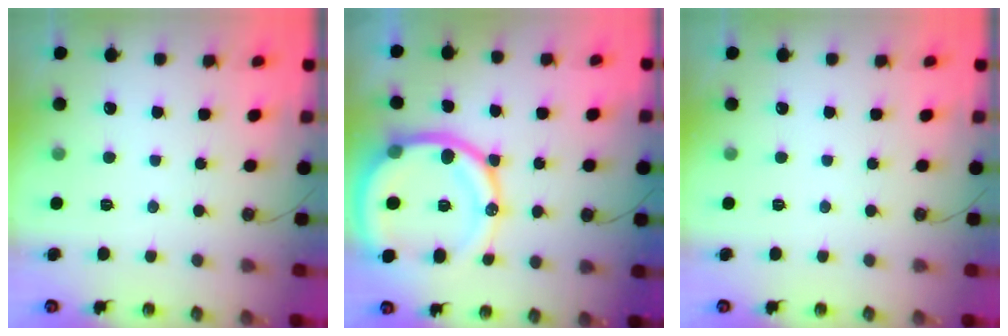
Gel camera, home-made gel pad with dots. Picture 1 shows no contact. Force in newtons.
{"total": 20.1, "press": 19.9, "slide": 3.0}
{"total": 0.0}